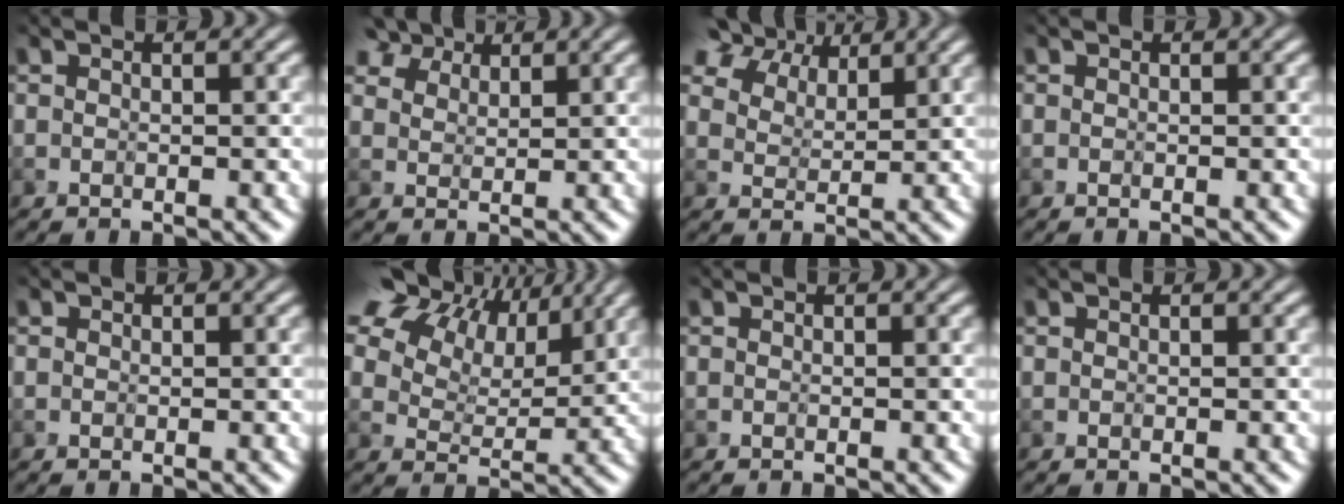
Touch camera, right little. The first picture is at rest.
{"total": 5.7, "force": [4.5, 2.7, 2.2], "torque": [-0.063, 0.007, 0.080]}
{"total": 8.3, "force": [6.4, 3.8, 3.7], "torque": [-0.088, 0.009, 0.109]}
{"total": 0.0}
{"total": 0.0}
{"total": 15.5, "force": [9.0, 9.5, 8.3], "torque": [-0.167, 0.036, 0.171]}
{"total": 0.0}
{"total": 0.0}